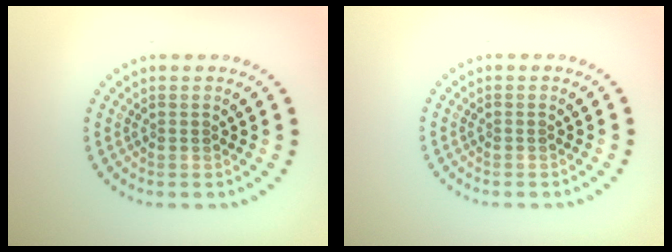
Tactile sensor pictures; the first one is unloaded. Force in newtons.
{"total": 0.0}